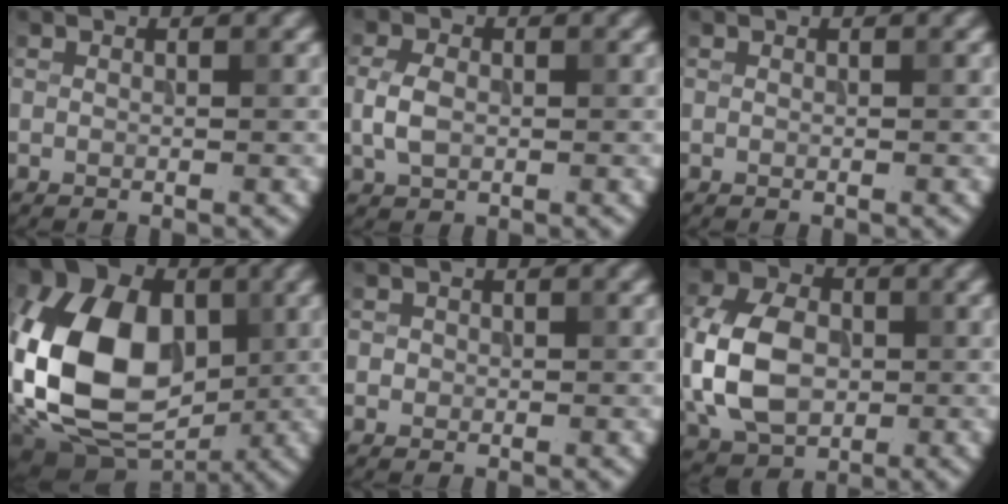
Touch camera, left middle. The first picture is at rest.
{"total": 2.7, "force": [-0.2, 1.9, 1.9], "torque": [-0.042, 0.001, -0.005]}
{"total": 0.0}
{"total": 15.0, "force": [-0.7, 10.4, 10.8], "torque": [-0.218, 0.002, -0.025]}
{"total": 0.6, "force": [0.0, 0.6, 0.1], "torque": [0.004, -0.003, -0.001]}
{"total": 9.1, "force": [-0.6, 6.6, 6.2], "torque": [-0.148, 0.004, -0.023]}